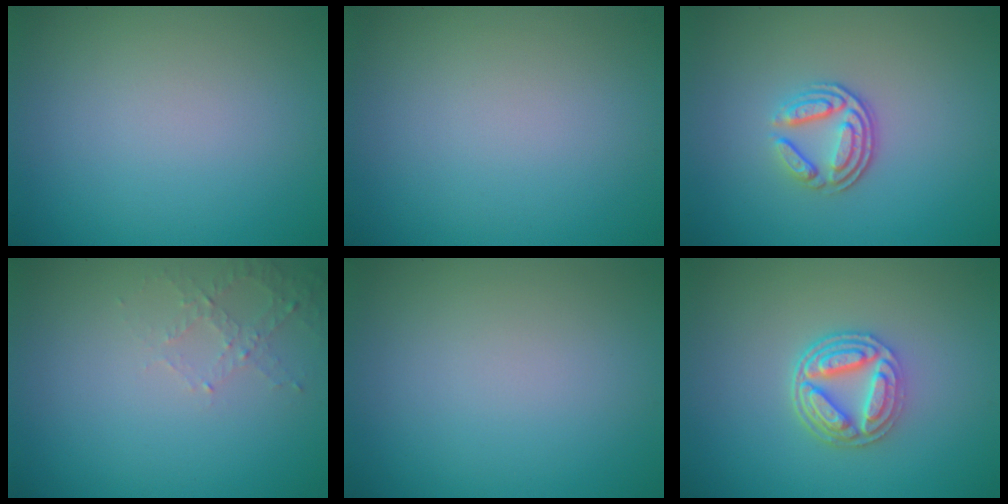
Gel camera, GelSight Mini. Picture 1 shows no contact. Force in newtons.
{"total": 0.0}
{"total": 3.6, "press": 2.7, "slide": 2.4}
{"total": 1.8, "press": 1.7, "slide": 0.5}
{"total": 0.0}
{"total": 4.8, "press": 3.8, "slide": 2.9}